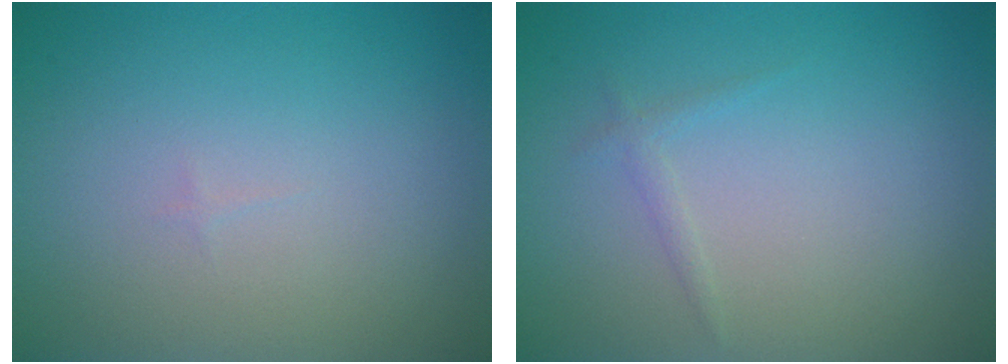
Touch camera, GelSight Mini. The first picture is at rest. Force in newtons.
{"total": 0.8, "press": 0.8, "slide": 0.1}